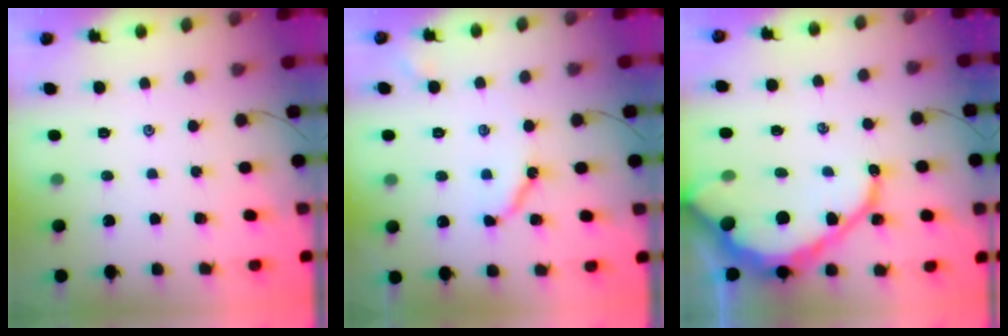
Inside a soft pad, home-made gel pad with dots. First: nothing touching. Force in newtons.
{"total": 7.2, "press": 7.1, "slide": 0.9}
{"total": 18.9, "press": 18.8, "slide": 2.2}